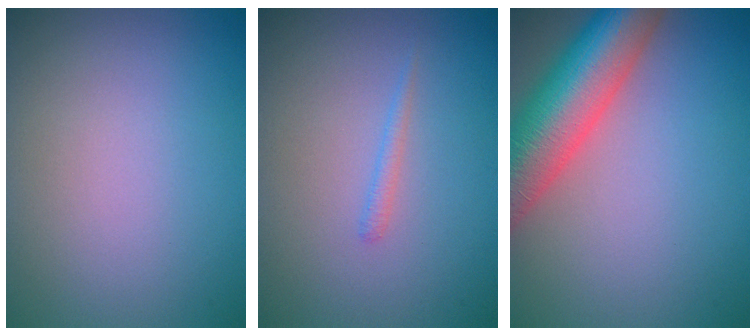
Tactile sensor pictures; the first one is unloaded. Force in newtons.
{"total": 0.8, "press": 0.8, "slide": 0.1}
{"total": 10.1, "press": 10.1, "slide": 0.7}